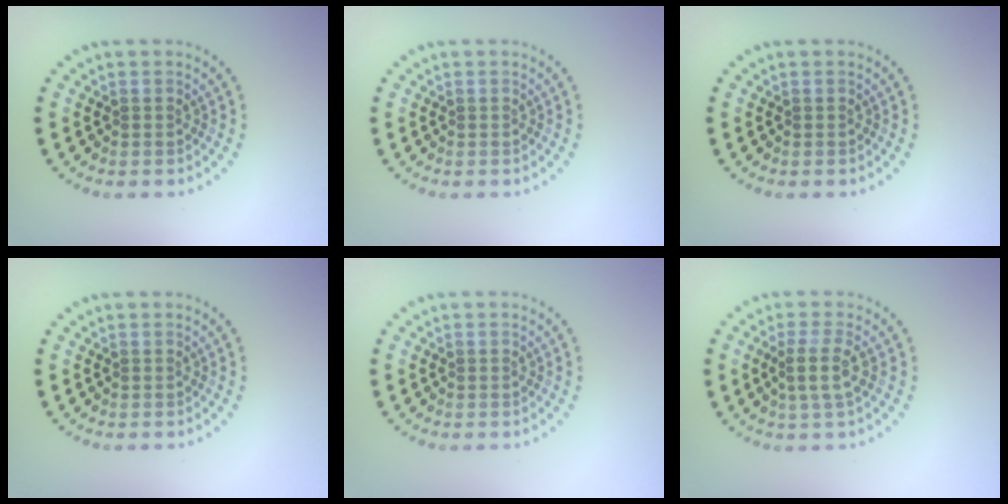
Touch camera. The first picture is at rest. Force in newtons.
{"total": 0.0}
{"total": 0.0}
{"total": 0.0}
{"total": 0.0}
{"total": 2.4, "press": 2.0, "slide": 1.4}